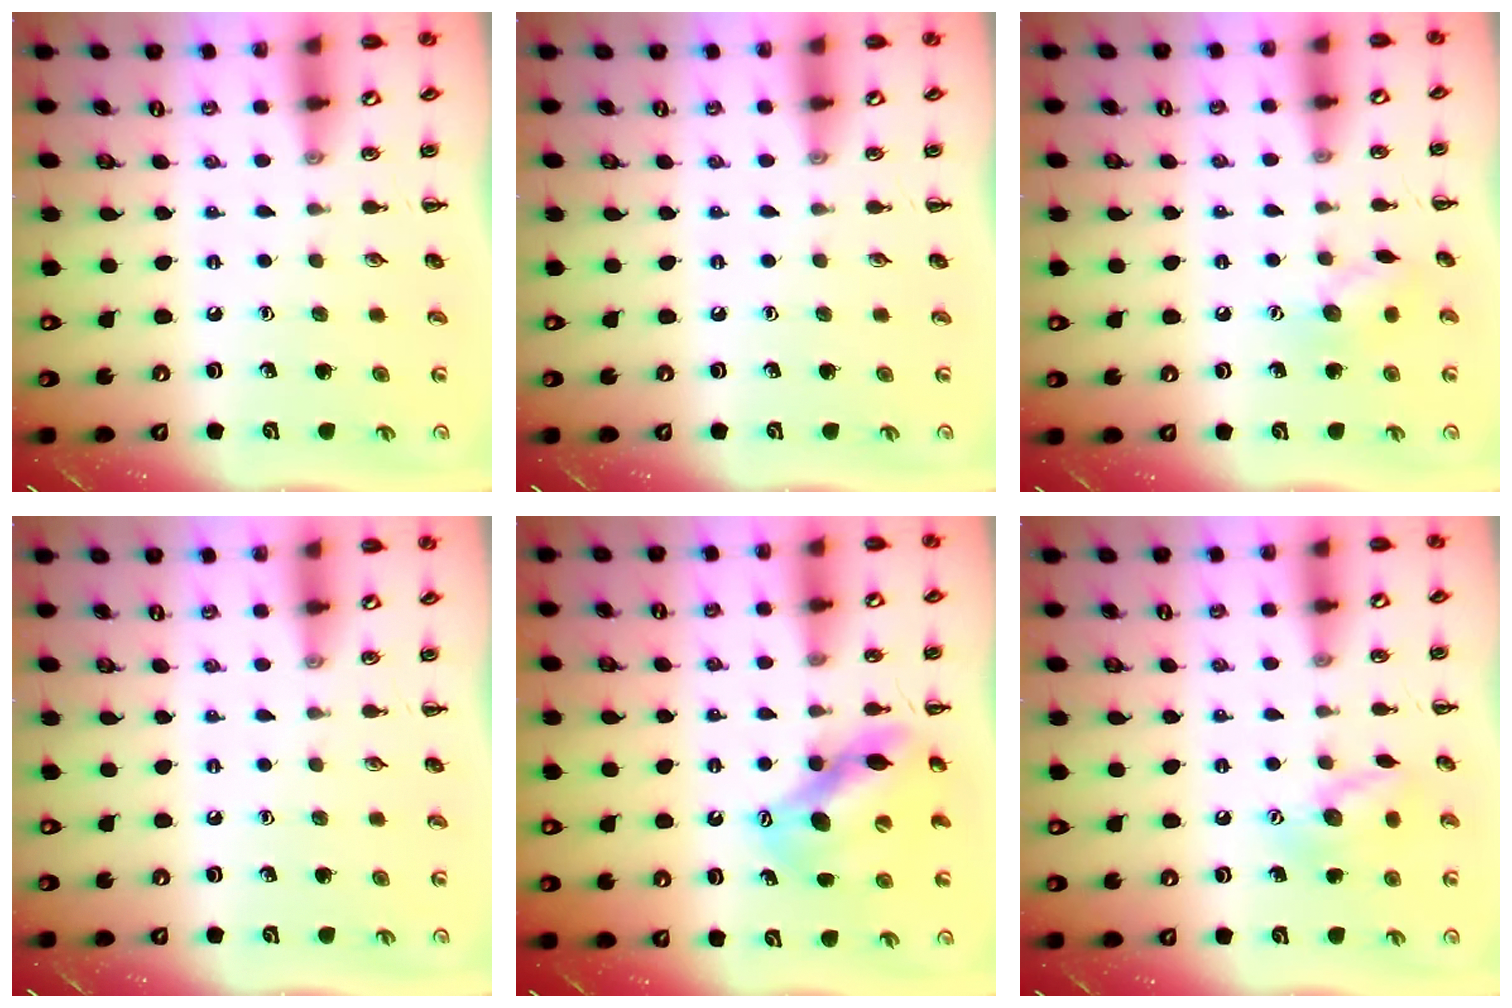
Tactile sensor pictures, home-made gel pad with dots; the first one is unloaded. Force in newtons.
{"total": 0.0}
{"total": 7.9, "press": 7.8, "slide": 1.0}
{"total": 0.0}
{"total": 12.4, "press": 12.0, "slide": 3.1}
{"total": 10.4, "press": 10.4, "slide": 0.6}